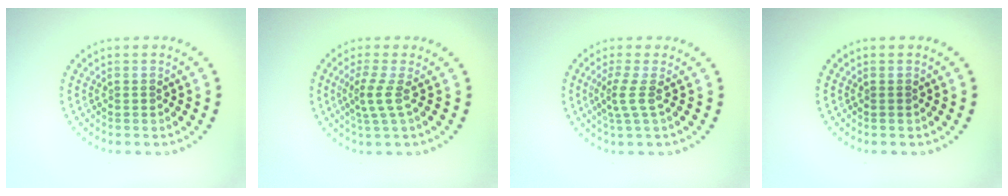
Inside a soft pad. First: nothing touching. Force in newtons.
{"total": 2.2, "press": 1.5, "slide": 1.6}
{"total": 2.0, "press": 1.4, "slide": 1.3}
{"total": 0.0}